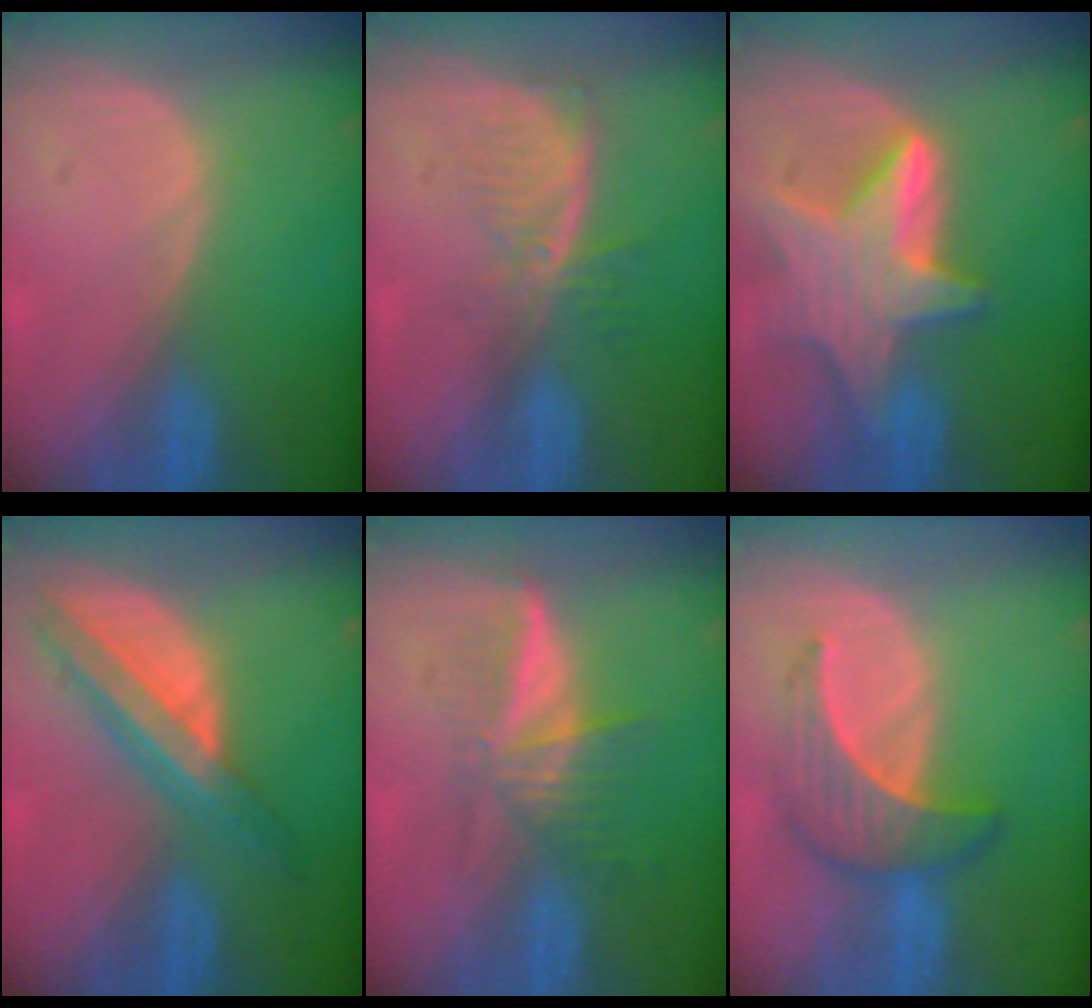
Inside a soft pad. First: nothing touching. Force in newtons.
{"total": 5.9, "press": 5.0, "slide": 3.1}
{"total": 9.5, "press": 9.5, "slide": 0.6}
{"total": 8.1, "press": 6.8, "slide": 4.3}
{"total": 6.0, "press": 5.4, "slide": 2.6}
{"total": 6.5, "press": 6.4, "slide": 1.2}